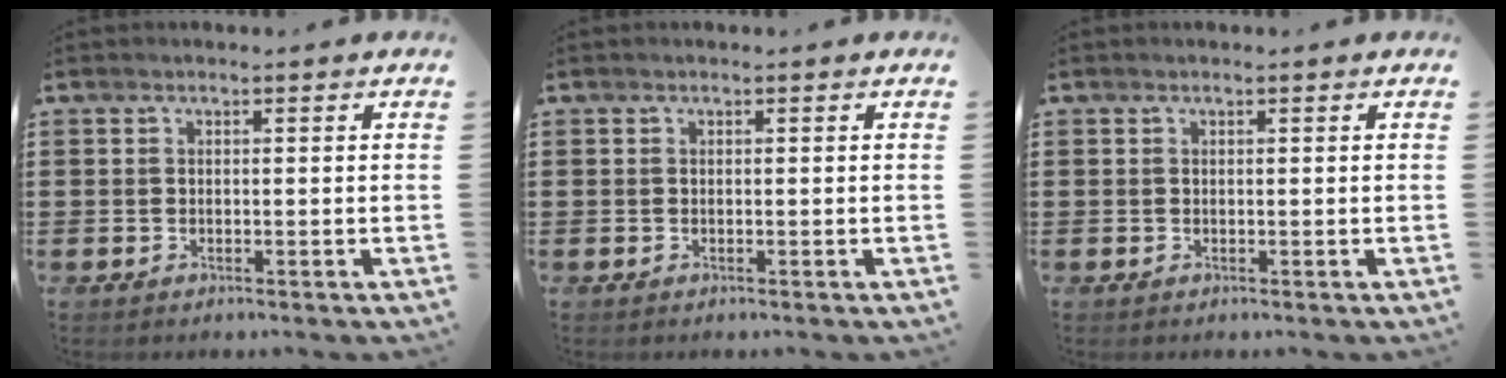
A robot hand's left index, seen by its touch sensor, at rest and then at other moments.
{"total": 0.0}
{"total": 0.0}